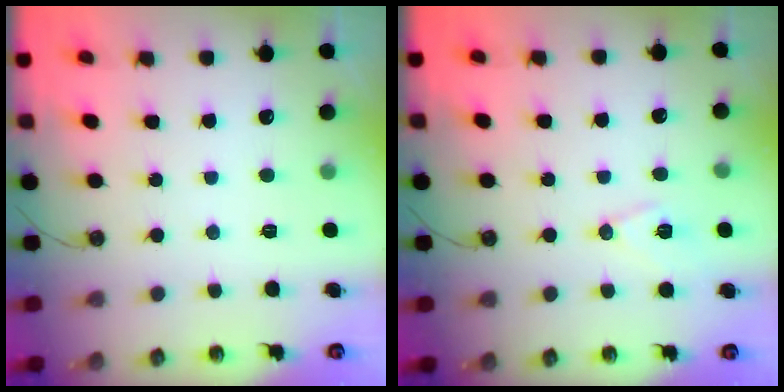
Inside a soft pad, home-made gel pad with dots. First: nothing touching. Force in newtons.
{"total": 8.7, "press": 7.9, "slide": 3.7}